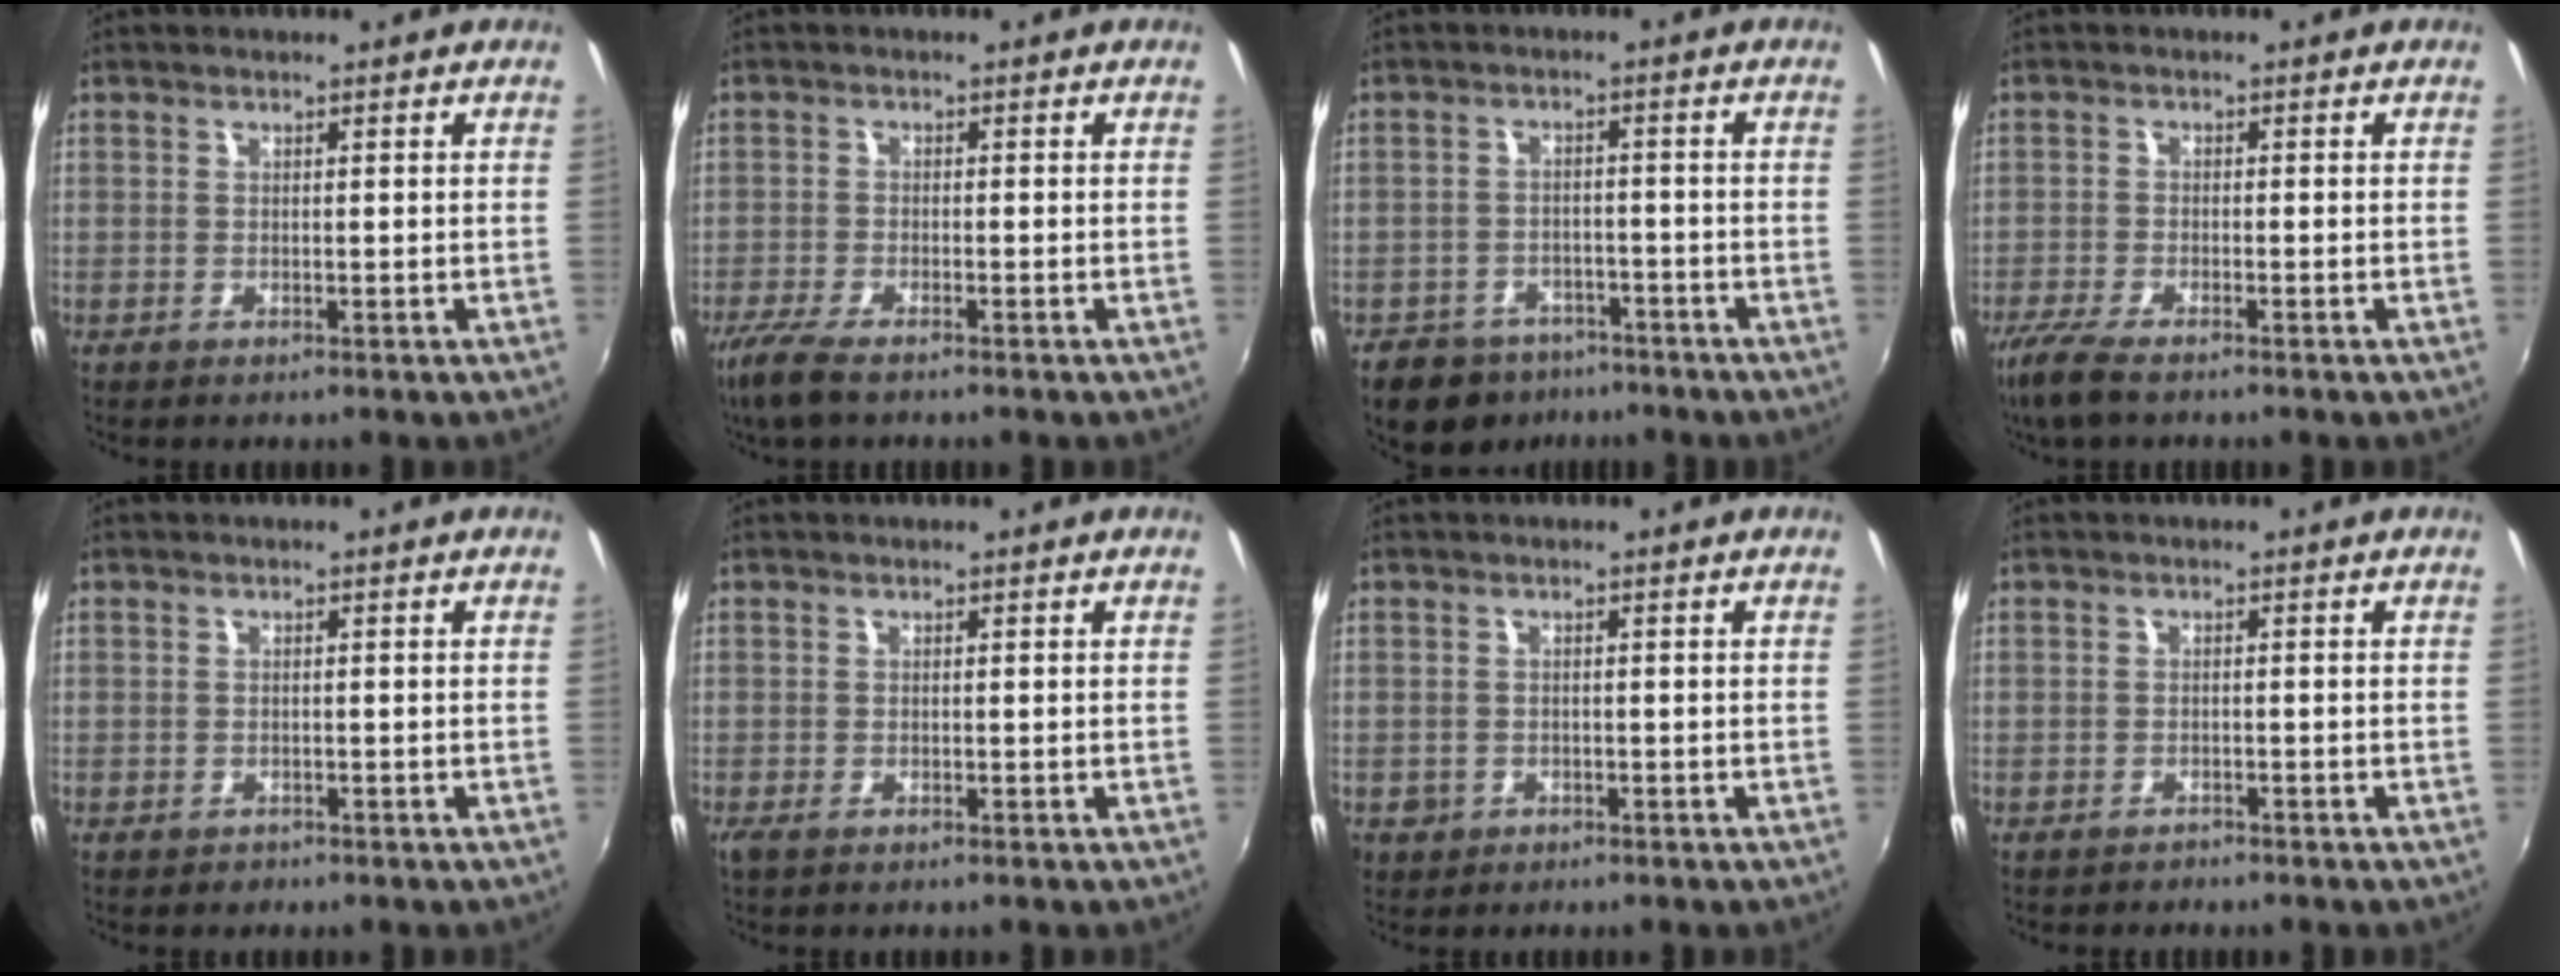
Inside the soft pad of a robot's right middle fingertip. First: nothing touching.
{"total": 6.1, "force": [-4.6, 1.3, 3.8], "torque": [-0.102, -0.021, -0.091]}
{"total": 10.3, "force": [-7.5, 6.3, 3.2], "torque": [-0.087, 0.010, -0.104]}
{"total": 6.3, "force": [-4.9, 1.3, 3.8], "torque": [-0.105, -0.023, -0.096]}
{"total": 0.9, "force": [-0.6, 0.7, 0.0], "torque": [-0.001, 0.000, -0.008]}
{"total": 0.9, "force": [-0.5, 0.3, 0.6], "torque": [-0.014, -0.004, -0.010]}
{"total": 2.5, "force": [-0.9, 2.3, 0.8], "torque": [-0.021, -0.004, -0.012]}
{"total": 1.4, "force": [-1.3, 0.6, 0.0], "torque": [-0.008, -0.002, -0.020]}